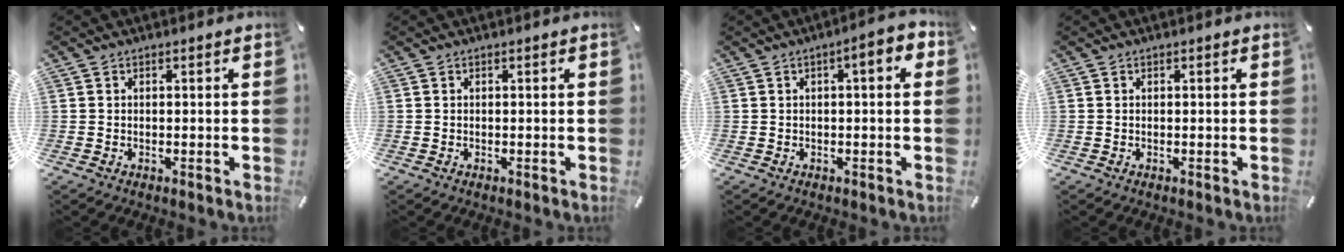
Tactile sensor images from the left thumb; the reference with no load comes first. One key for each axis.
{"total": 0.0}
{"total": 4.9, "fx": 1.1, "fy": 1.5, "fz": 4.6, "tx": -0.062, "ty": 0.000, "tz": 0.013}
{"total": 0.0}